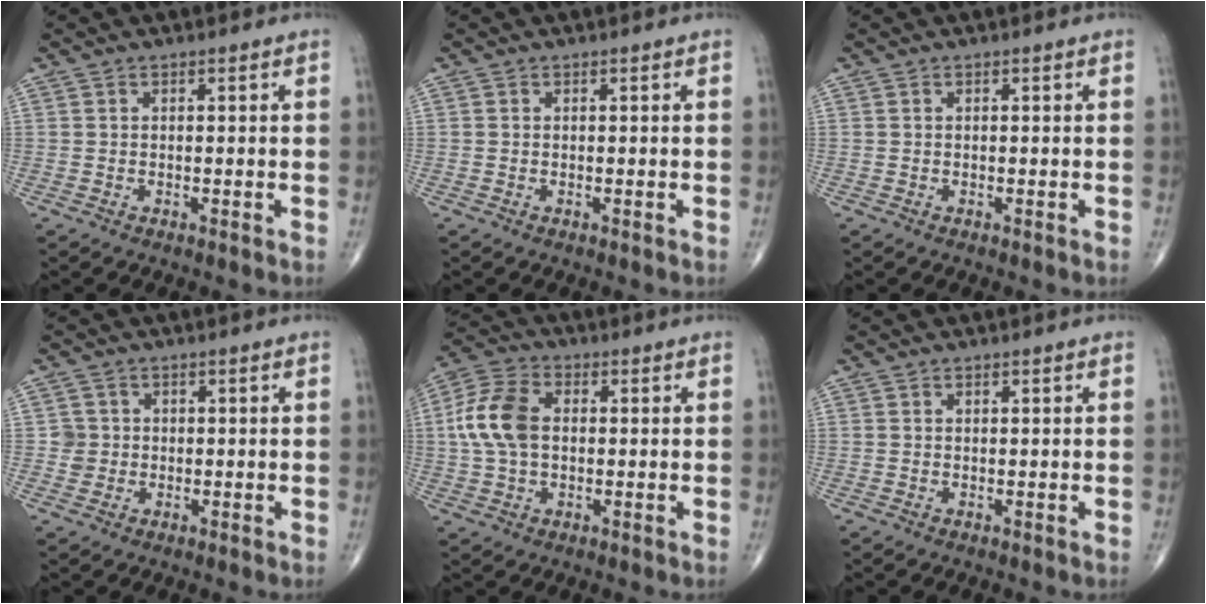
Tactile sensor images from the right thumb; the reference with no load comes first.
{"total": 0.0}
{"total": 0.0}
{"total": 2.6, "force": [0.0, 2.6, 0.1], "torque": [0.020, 0.007, -0.003]}
{"total": 10.6, "force": [0.8, 6.9, 8.0], "torque": [-0.169, 0.020, 0.010]}
{"total": 0.0}